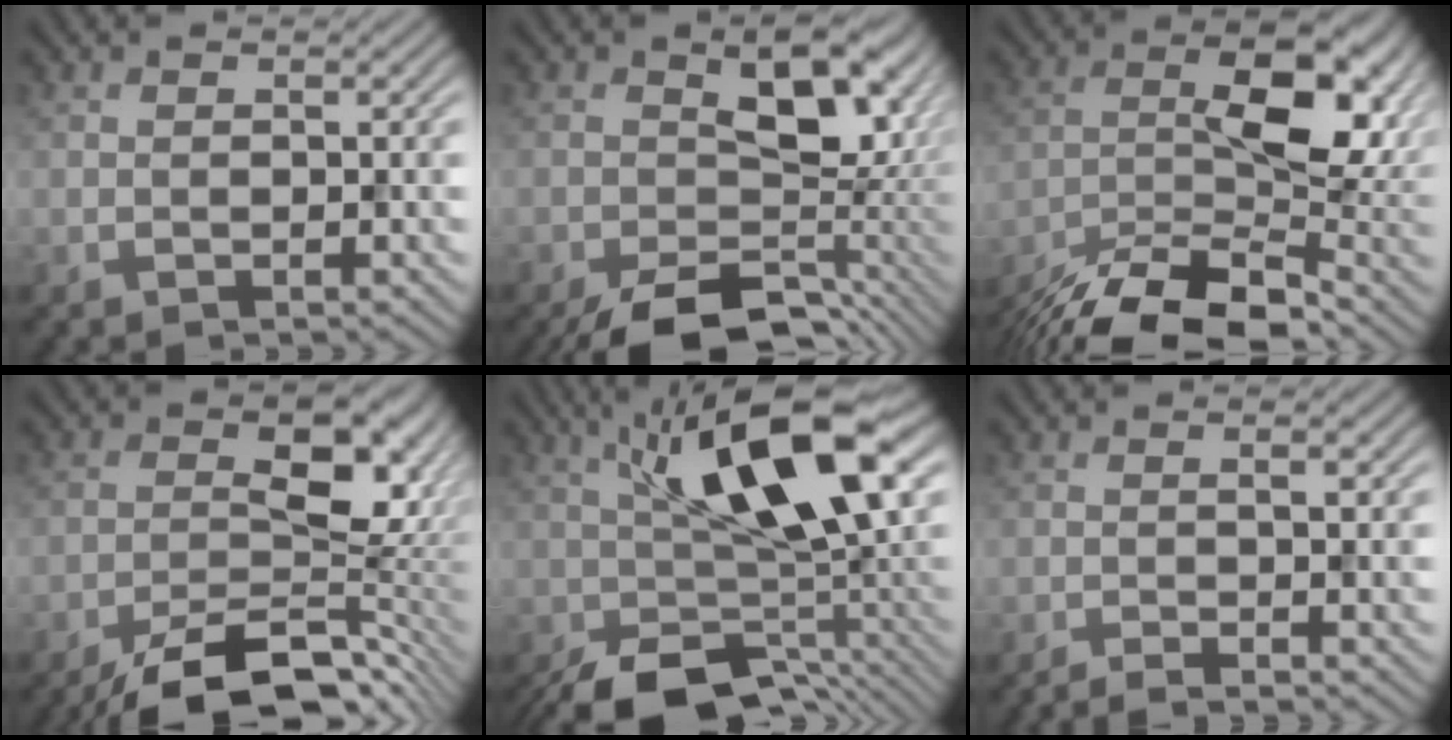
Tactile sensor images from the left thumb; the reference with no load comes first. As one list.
[{"total": 14.3, "force": [-4.5, 8.0, 11.0], "torque": [-0.155, -0.029, -0.062]}, {"total": 15.5, "force": [-7.4, 6.5, 11.9], "torque": [-0.204, -0.018, -0.129]}, {"total": 13.2, "force": [-6.7, 5.6, 9.9], "torque": [-0.141, -0.010, -0.112]}, {"total": 14.5, "force": [-1.7, 6.9, 12.6], "torque": [-0.199, -0.010, -0.036]}, {"total": 2.0, "force": [-1.0, 0.2, 1.7], "torque": [-0.018, 0.008, -0.029]}]